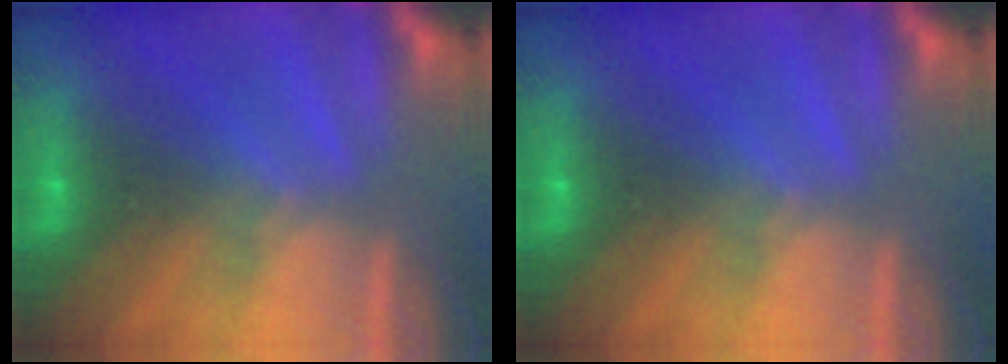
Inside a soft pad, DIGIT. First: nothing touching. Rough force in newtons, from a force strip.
{"total": 0.0}